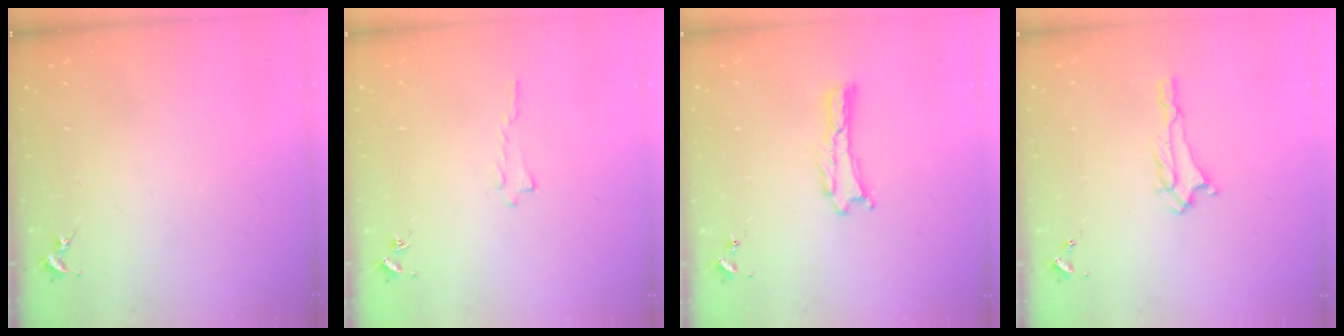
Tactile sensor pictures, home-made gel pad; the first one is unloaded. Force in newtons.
{"total": 0.0}
{"total": 0.0}
{"total": 1.9, "press": 1.9, "slide": 0.4}